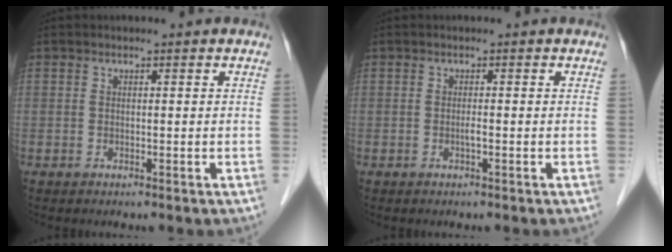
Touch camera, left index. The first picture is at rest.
{"total": 2.3, "force": [-2.3, -0.5, 0.0], "torque": [-0.001, -0.006, -0.039]}